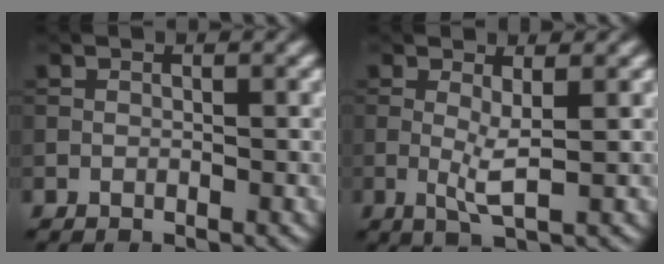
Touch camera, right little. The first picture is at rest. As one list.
[{"total": 2.3, "force": [0.6, 0.2, 2.2], "torque": [-0.042, -0.008, 0.011]}]